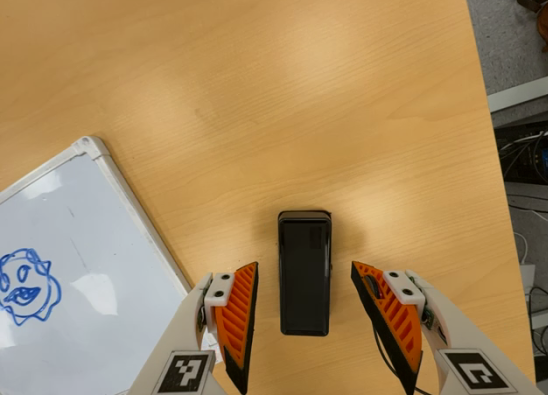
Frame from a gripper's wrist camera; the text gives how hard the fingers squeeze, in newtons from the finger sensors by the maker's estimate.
{"total": 0.0}